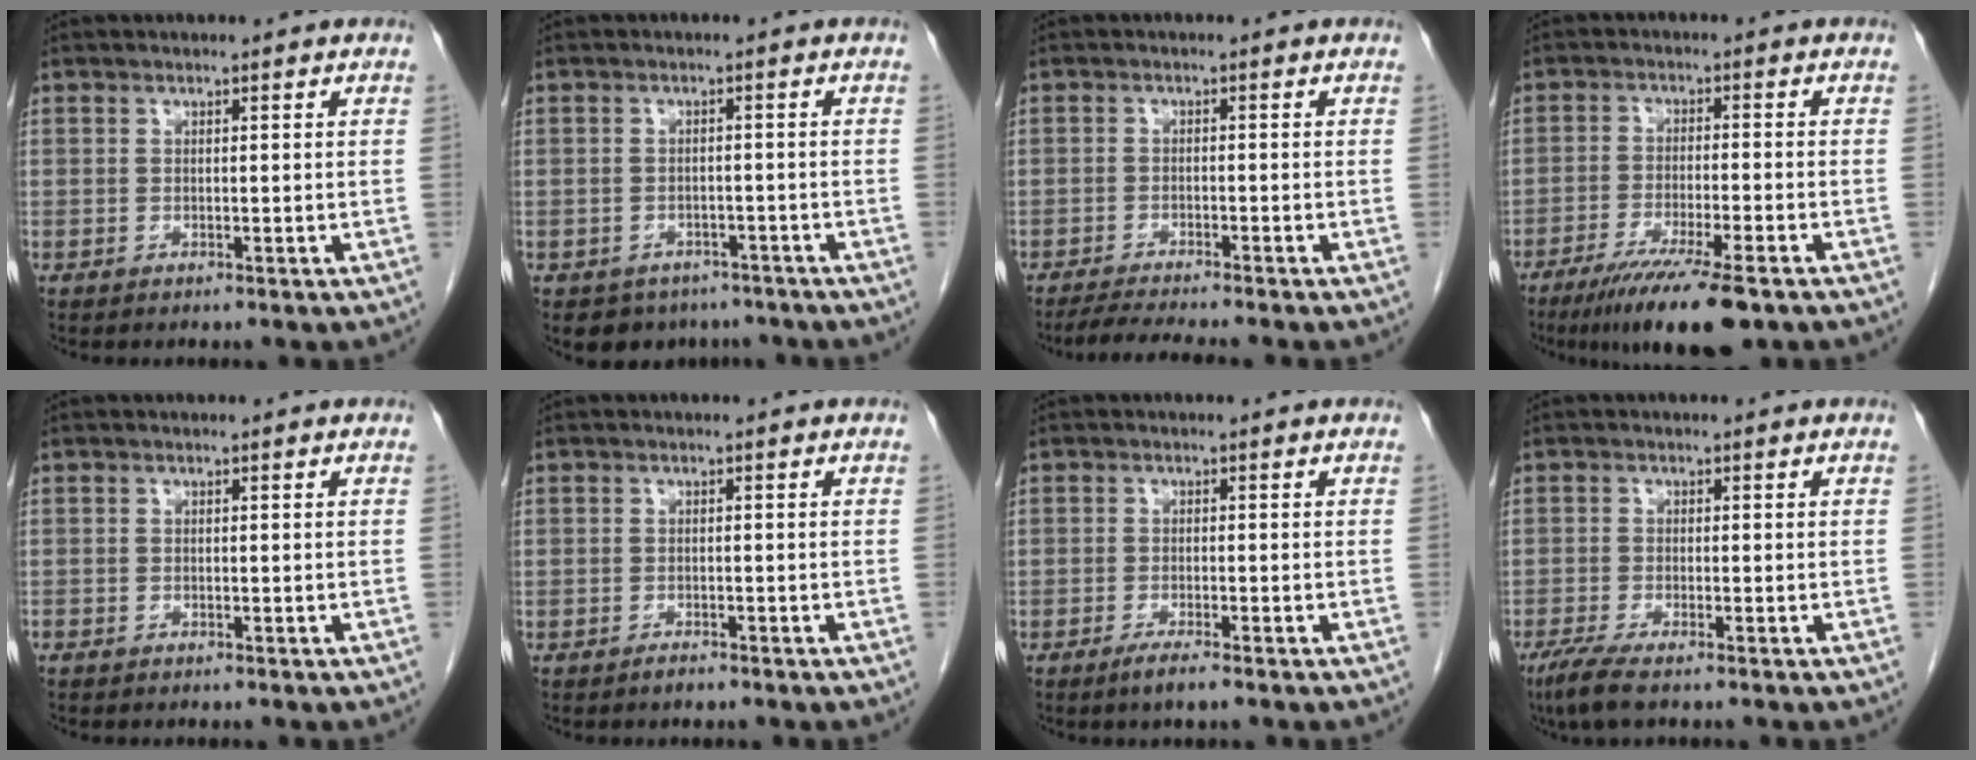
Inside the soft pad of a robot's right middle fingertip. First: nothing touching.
{"total": 5.7, "force": [-4.2, 3.8, 0.6], "torque": [0.001, 0.013, -0.052]}
{"total": 5.5, "force": [-4.9, -0.5, 2.4], "torque": [-0.036, -0.016, -0.081]}
{"total": 11.9, "force": [-8.4, 1.1, 8.4], "torque": [-0.138, -0.029, -0.132]}
{"total": 0.5, "force": [-0.5, 0.2, 0.0], "torque": [-0.009, 0.000, -0.013]}
{"total": 1.1, "force": [-0.9, 0.3, 0.4], "torque": [-0.012, -0.001, -0.013]}
{"total": 2.6, "force": [-1.8, 0.1, 1.8], "torque": [-0.040, -0.006, -0.034]}
{"total": 4.0, "force": [-2.9, 0.4, 2.8], "torque": [-0.055, -0.012, -0.055]}